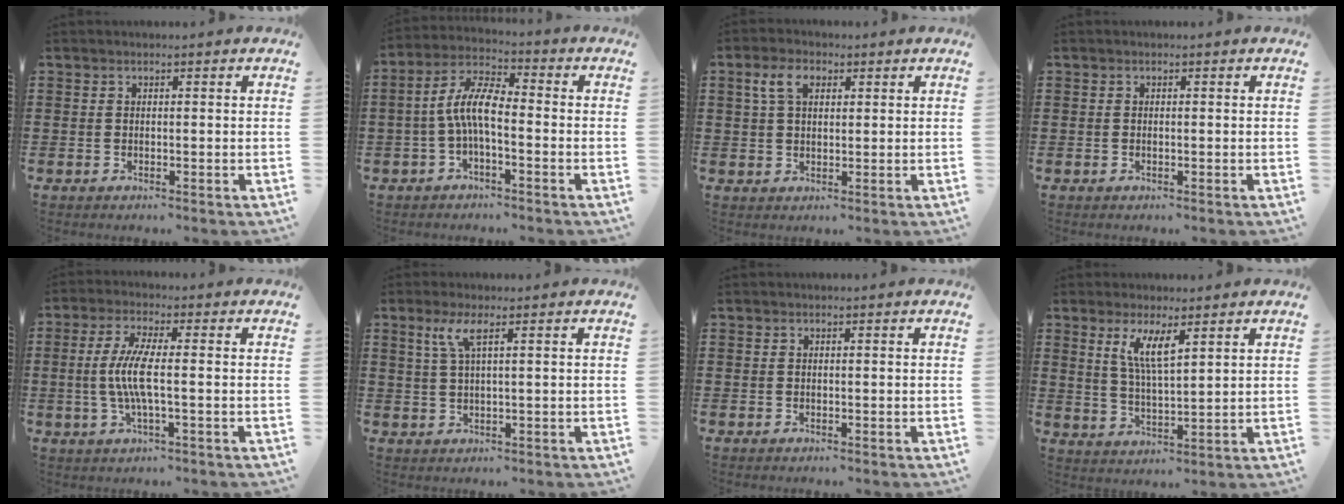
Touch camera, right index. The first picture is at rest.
{"total": 7.4, "force": [-1.3, 2.5, 6.8], "torque": [-0.157, -0.005, -0.030]}
{"total": 4.3, "force": [1.9, 2.4, 3.1], "torque": [-0.070, 0.013, 0.033]}
{"total": 0.0}
{"total": 6.5, "force": [-0.6, 1.1, 6.3], "torque": [-0.142, -0.010, -0.023]}
{"total": 3.8, "force": [1.6, 0.5, 3.4], "torque": [-0.080, 0.000, 0.023]}
{"total": 0.0}
{"total": 5.7, "force": [2.9, 1.3, 4.7], "torque": [-0.102, 0.004, 0.049]}